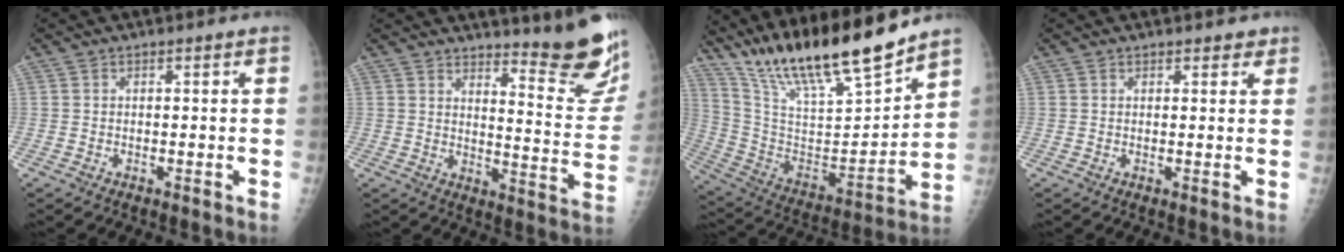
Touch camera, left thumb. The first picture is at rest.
{"total": 15.2, "force": [13.3, 1.3, 7.3], "torque": [-0.075, -0.157, 0.169]}
{"total": 22.4, "force": [18.8, 3.6, 11.6], "torque": [-0.179, -0.095, 0.339]}
{"total": 2.2, "force": [1.7, 1.3, 0.6], "torque": [0.017, -0.007, 0.015]}